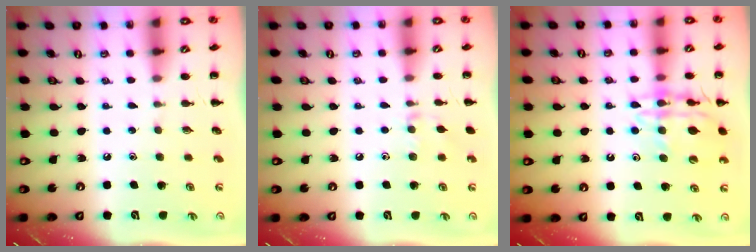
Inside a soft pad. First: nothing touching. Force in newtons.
{"total": 6.7, "press": 6.5, "slide": 1.7}
{"total": 14.4, "press": 14.3, "slide": 1.9}